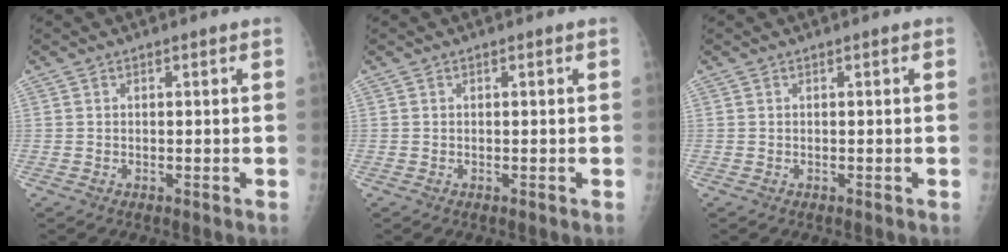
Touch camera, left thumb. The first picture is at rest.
{"total": 0.0}
{"total": 0.0}